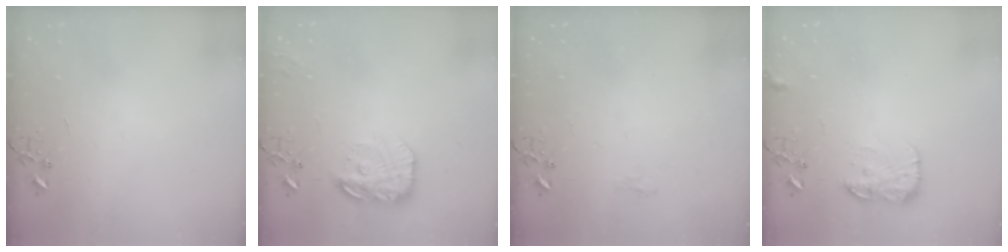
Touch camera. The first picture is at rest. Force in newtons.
{"total": 16.4, "press": 16.3, "slide": 1.3}
{"total": 6.3, "press": 6.3, "slide": 0.8}
{"total": 11.9, "press": 11.9, "slide": 0.4}